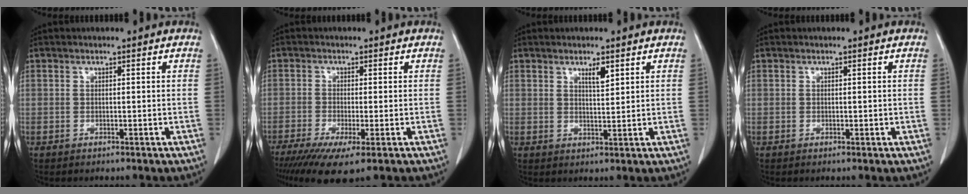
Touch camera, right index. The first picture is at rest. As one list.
[{"total": 8.0, "force": [-4.9, 1.1, 6.2], "torque": [-0.097, -0.020, -0.081]}, {"total": 2.4, "force": [1.5, 0.4, 1.9], "torque": [-0.034, -0.003, 0.027]}, {"total": 0.5, "force": [0.0, 0.2, 0.5], "torque": [-0.008, -0.001, 0.002]}]